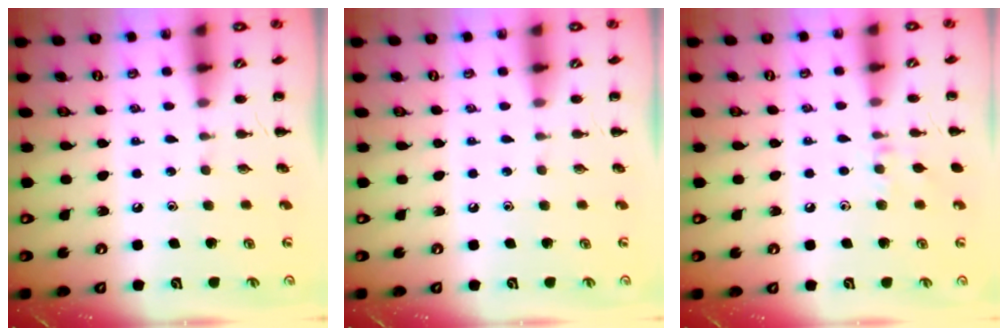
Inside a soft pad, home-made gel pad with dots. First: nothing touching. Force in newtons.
{"total": 0.0}
{"total": 6.6, "press": 6.5, "slide": 1.3}